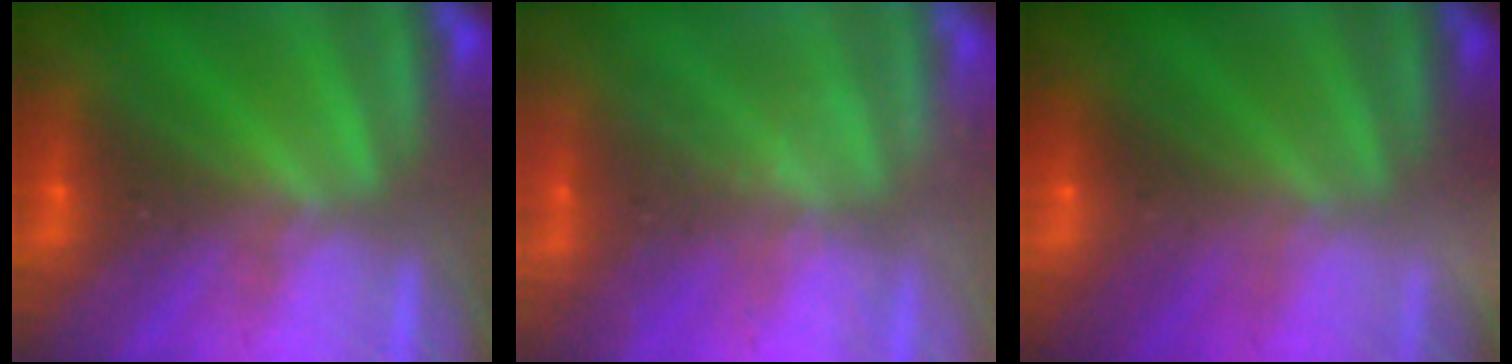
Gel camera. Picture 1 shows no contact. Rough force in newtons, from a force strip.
{"total": 2.4}
{"total": 2.1}